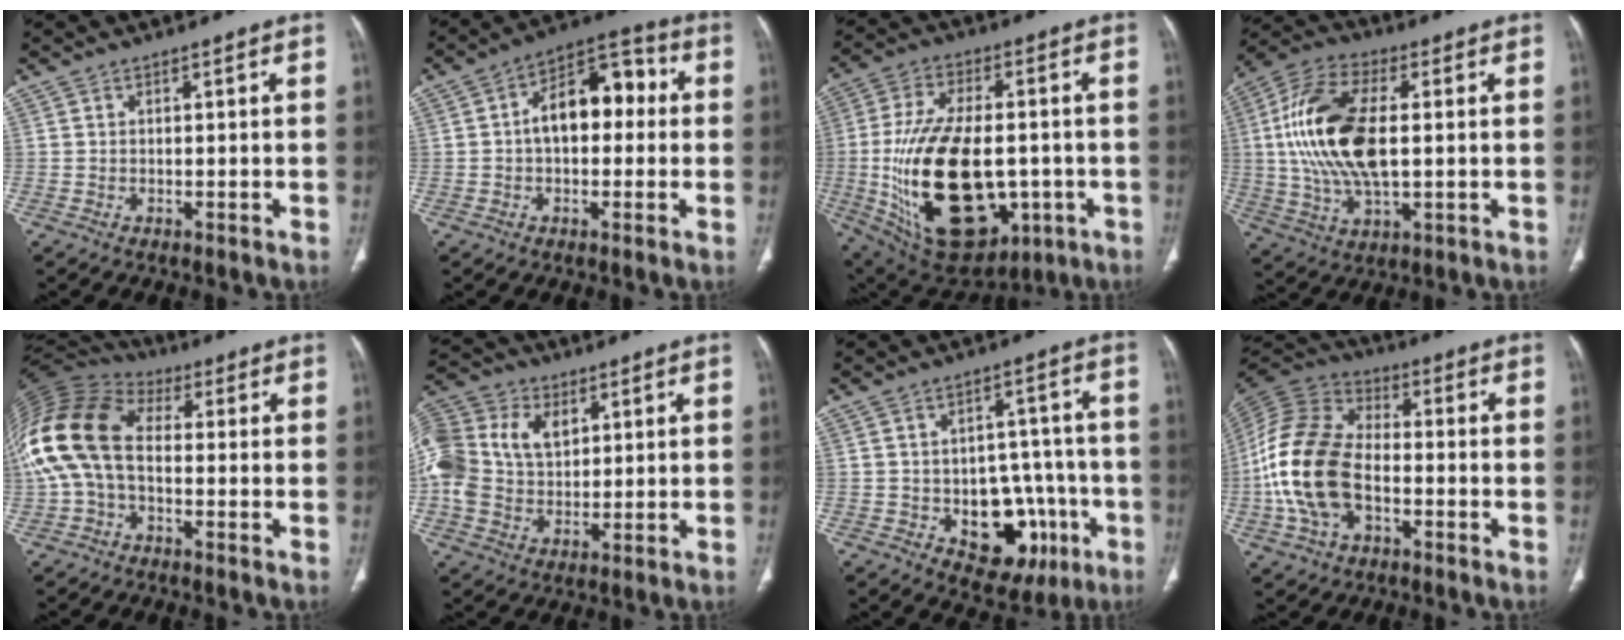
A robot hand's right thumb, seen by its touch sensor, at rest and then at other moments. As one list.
[{"total": 12.5, "force": [0.8, 7.6, 9.9], "torque": [-0.124, 0.042, 0.001]}, {"total": 28.2, "force": [-4.3, 16.0, 22.8], "torque": [-0.438, -0.011, -0.036]}, {"total": 18.7, "force": [1.5, 9.3, 16.1], "torque": [-0.332, 0.007, 0.027]}, {"total": 16.8, "force": [-0.4, 10.6, 13.1], "torque": [-0.285, 0.038, -0.016]}, {"total": 20.3, "force": [5.1, 15.0, 12.7], "torque": [-0.291, 0.032, 0.097]}, {"total": 15.0, "force": [-4.8, 9.9, 10.2], "torque": [-0.085, 0.035, -0.051]}, {"total": 17.5, "force": [-3.8, 11.0, 13.1], "torque": [-0.272, 0.028, -0.073]}]